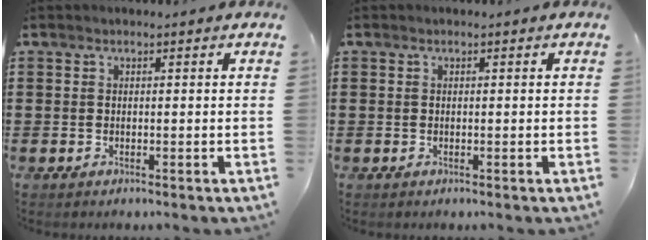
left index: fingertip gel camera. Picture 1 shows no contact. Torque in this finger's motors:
{"motor_torque": [0.00, 0.00, 0.00, 0.01]}